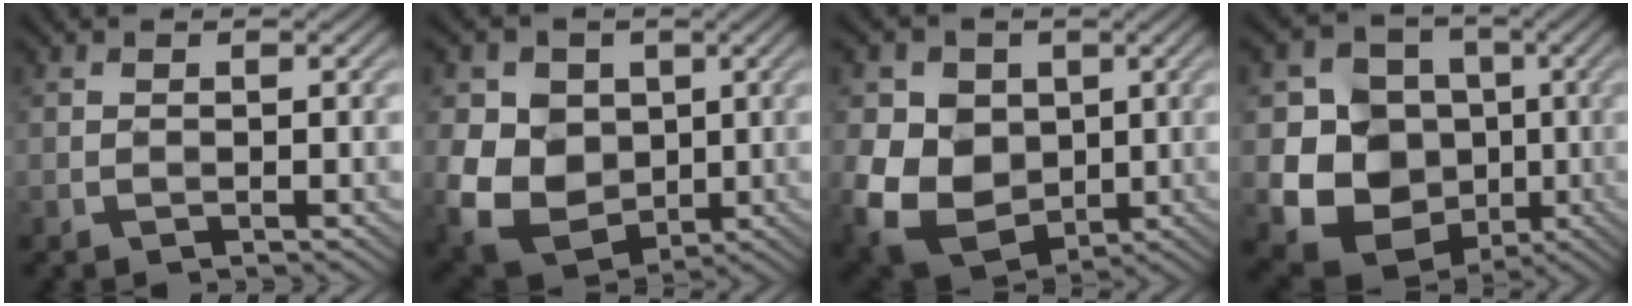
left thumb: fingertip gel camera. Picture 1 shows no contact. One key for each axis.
{"total": 10.5, "fx": 0.6, "fy": 8.7, "fz": 5.8, "tx": -0.153, "ty": -0.009, "tz": 0.010}
{"total": 11.4, "fx": 0.2, "fy": 9.4, "fz": 6.5, "tx": -0.166, "ty": -0.012, "tz": 0.002}
{"total": 12.7, "fx": -1.5, "fy": 11.5, "fz": 5.3, "tx": -0.135, "ty": -0.025, "tz": -0.042}